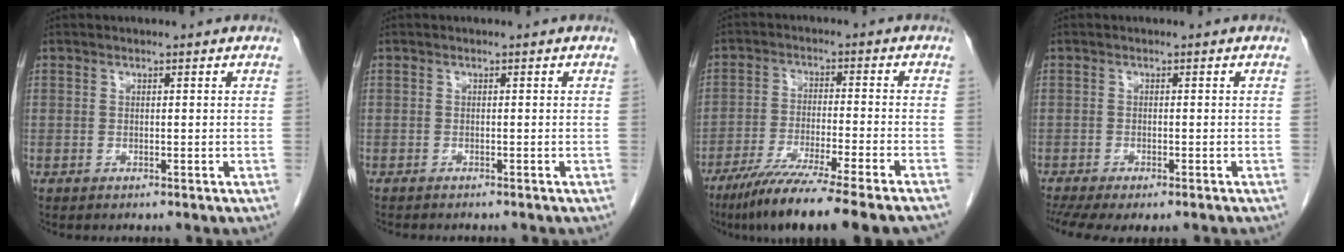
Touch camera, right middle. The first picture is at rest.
{"total": 3.4, "force": [-3.0, 0.7, 1.5], "torque": [-0.025, -0.008, -0.035]}
{"total": 15.2, "force": [-12.1, -1.1, 9.1], "torque": [-0.141, -0.054, -0.193]}
{"total": 8.8, "force": [-6.8, 2.7, 4.8], "torque": [-0.088, -0.005, -0.101]}